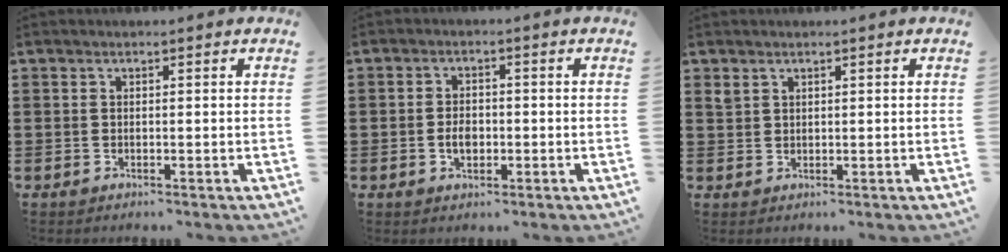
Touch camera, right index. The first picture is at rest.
{"total": 2.8, "force": [-0.6, 1.8, 2.1], "torque": [-0.033, 0.000, -0.014]}
{"total": 1.6, "force": [1.2, 1.0, 0.4], "torque": [-0.011, 0.002, 0.024]}